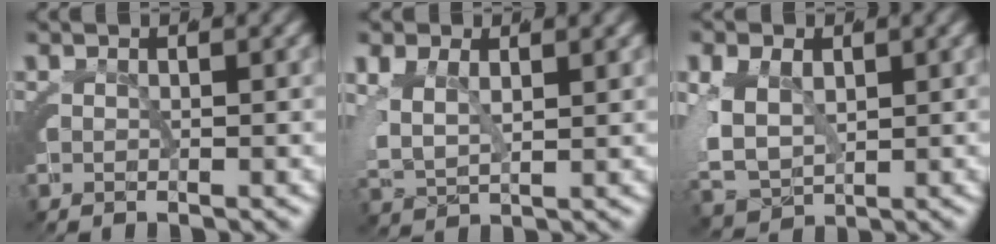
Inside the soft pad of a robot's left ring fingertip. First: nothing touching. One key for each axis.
{"total": 5.4, "fx": 1.0, "fy": 4.3, "fz": 3.1, "tx": -0.091, "ty": -0.011, "tz": 0.023}
{"total": 7.3, "fx": -0.2, "fy": 6.2, "fz": 3.9, "tx": -0.113, "ty": -0.028, "tz": 0.008}